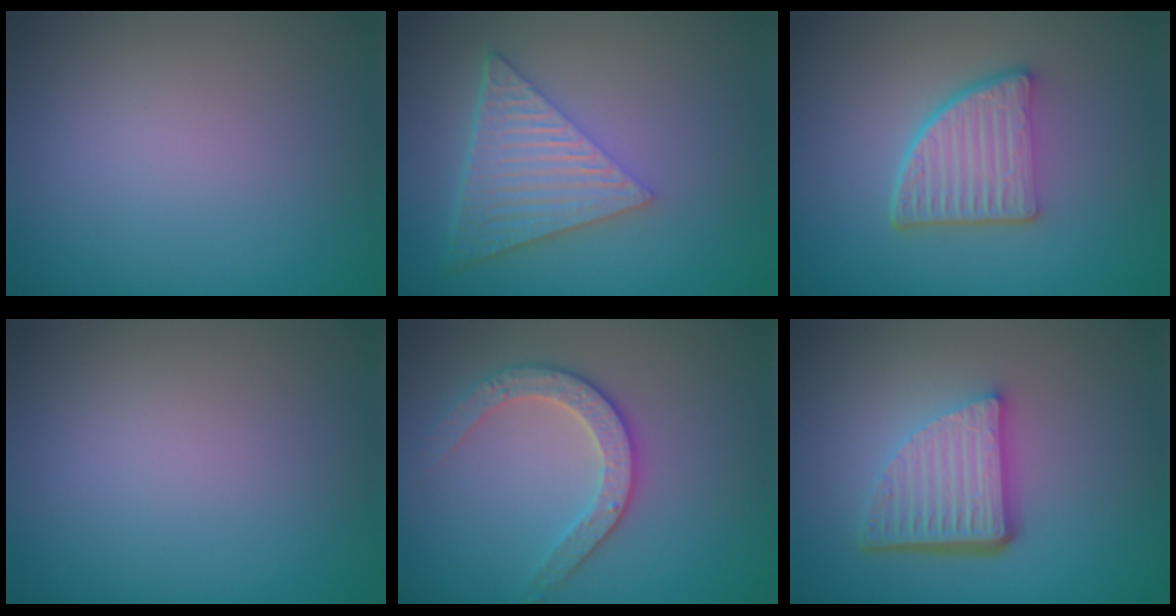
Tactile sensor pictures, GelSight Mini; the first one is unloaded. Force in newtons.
{"total": 6.6, "press": 4.7, "slide": 4.6}
{"total": 5.2, "press": 3.6, "slide": 3.7}
{"total": 0.0}
{"total": 2.9, "press": 2.9, "slide": 0.7}
{"total": 5.6, "press": 3.8, "slide": 4.2}